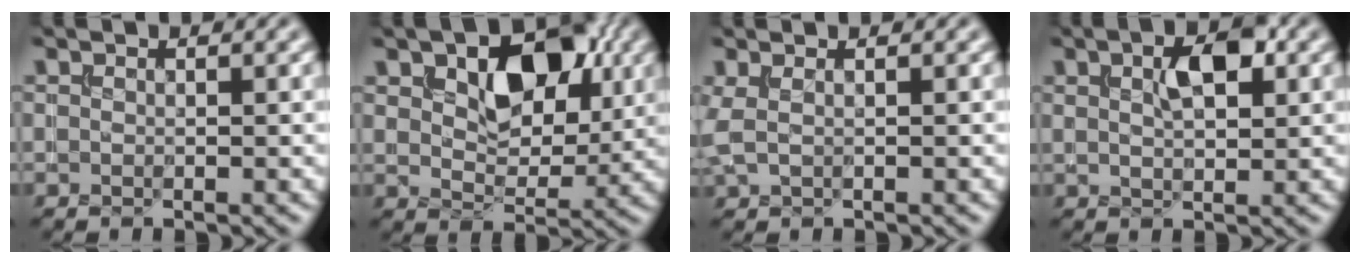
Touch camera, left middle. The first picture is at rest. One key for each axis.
{"total": 8.0, "fx": 3.0, "fy": 4.7, "fz": 5.8, "tx": -0.096, "ty": -0.001, "tz": 0.043}
{"total": 1.3, "fx": 0.4, "fy": 0.6, "fz": 1.1, "tx": -0.029, "ty": 0.006, "tz": 0.006}
{"total": 3.9, "fx": 1.4, "fy": 1.8, "fz": 3.2, "tx": -0.058, "ty": 0.009, "tz": 0.026}